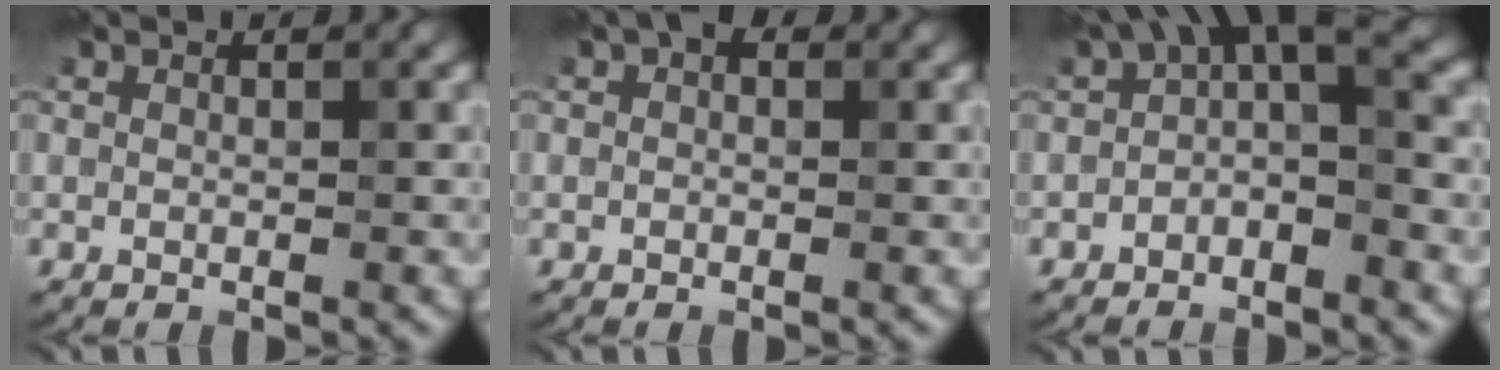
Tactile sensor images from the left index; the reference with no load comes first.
{"total": 1.0, "force": [0.4, 0.6, 0.7], "torque": [-0.010, 0.005, -0.002]}
{"total": 4.5, "force": [-0.2, 2.0, 4.0], "torque": [-0.046, 0.027, -0.020]}